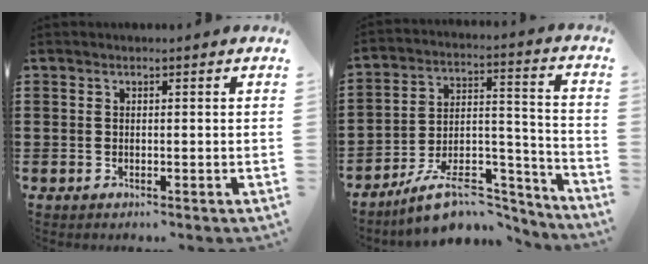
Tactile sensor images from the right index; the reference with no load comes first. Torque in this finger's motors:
{"motor_torque": [-0.84, 0.46, -1.05, -0.21]}